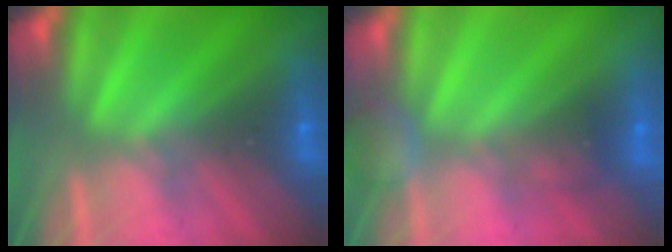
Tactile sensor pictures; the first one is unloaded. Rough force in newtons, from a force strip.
{"total": 2.4}